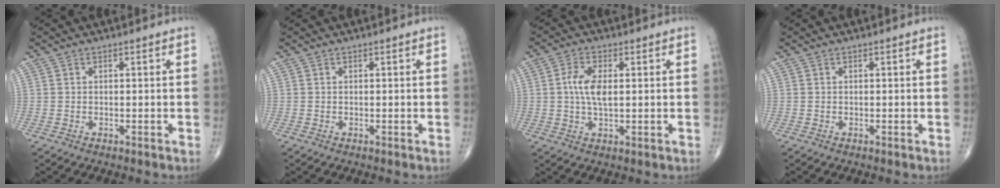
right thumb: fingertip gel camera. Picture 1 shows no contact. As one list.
[{"total": 0.0}, {"total": 5.9, "force": [0.7, 2.7, 5.2], "torque": [-0.109, 0.000, 0.009]}, {"total": 0.0}]